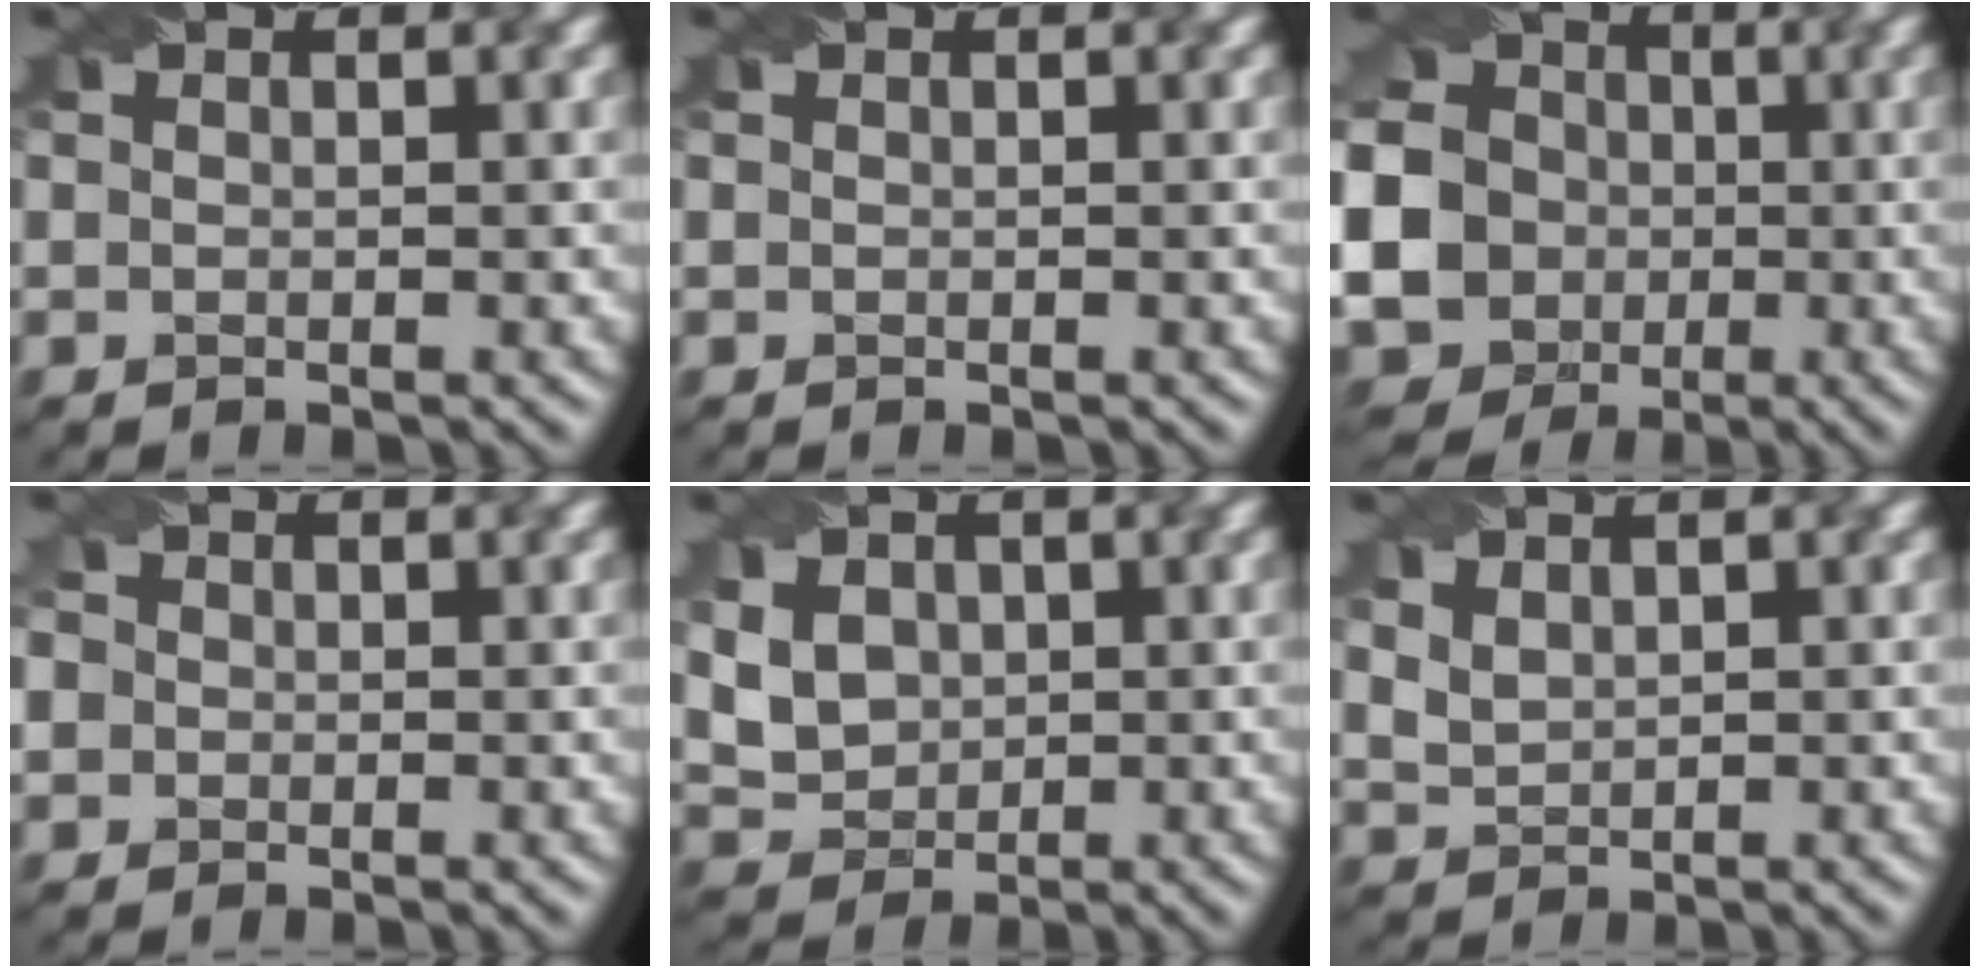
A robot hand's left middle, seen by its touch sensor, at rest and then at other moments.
{"total": 0.0}
{"total": 17.8, "force": [-1.8, 16.5, 6.2], "torque": [-0.181, 0.008, -0.063]}
{"total": 3.9, "force": [0.9, 3.5, 1.4], "torque": [-0.027, 0.031, -0.002]}
{"total": 4.1, "force": [1.3, 3.4, 2.0], "torque": [-0.062, 0.007, 0.034]}
{"total": 2.4, "force": [1.6, 1.4, 1.1], "torque": [-0.038, 0.007, 0.041]}